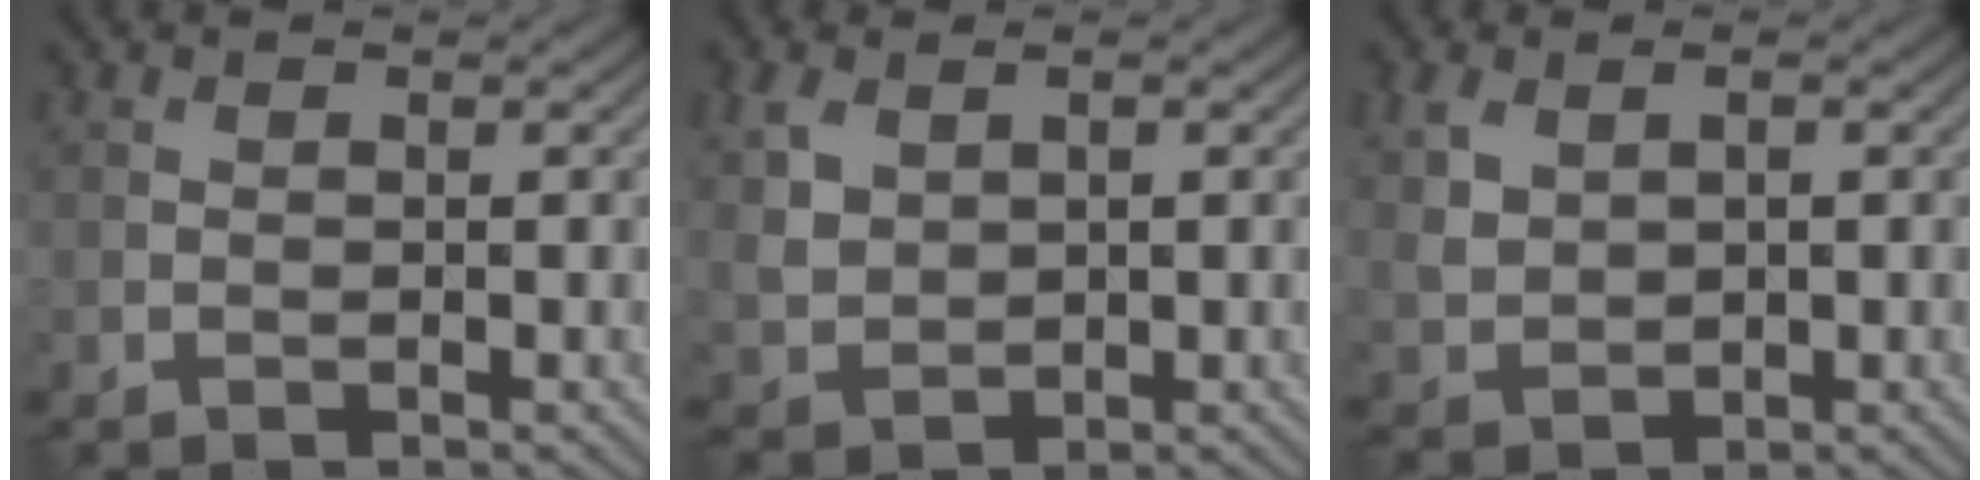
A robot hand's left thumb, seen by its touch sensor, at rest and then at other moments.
{"total": 4.9, "force": [1.8, 3.5, 2.9], "torque": [-0.084, -0.001, 0.041]}
{"total": 4.5, "force": [1.5, 3.1, 2.8], "torque": [-0.073, -0.002, 0.034]}